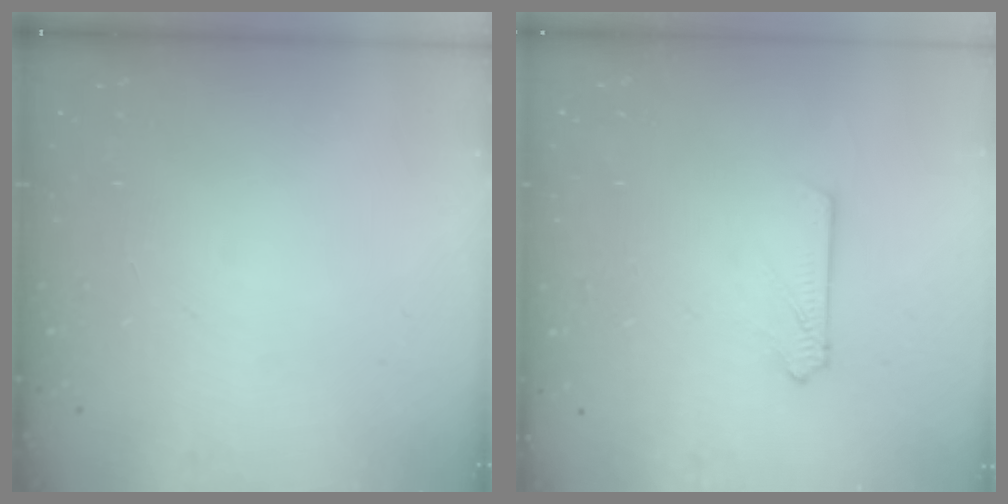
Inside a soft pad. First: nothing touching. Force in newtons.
{"total": 3.0, "press": 3.0, "slide": 0.4}